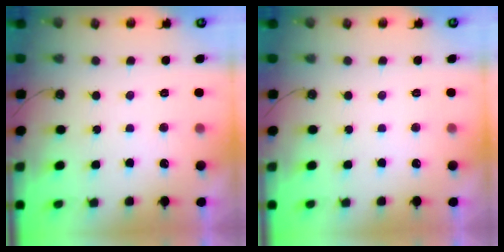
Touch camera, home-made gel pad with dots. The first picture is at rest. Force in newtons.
{"total": 0.0}